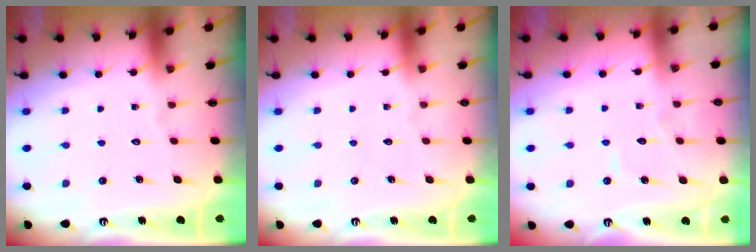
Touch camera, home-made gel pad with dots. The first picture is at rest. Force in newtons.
{"total": 0.0}
{"total": 4.4, "press": 4.3, "slide": 0.5}